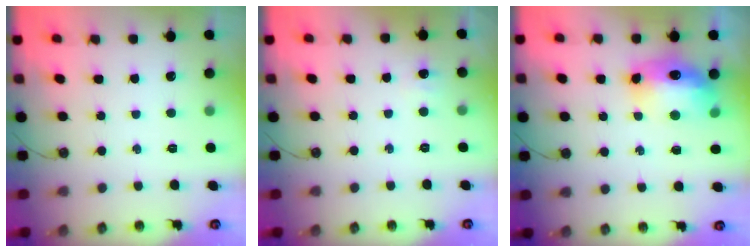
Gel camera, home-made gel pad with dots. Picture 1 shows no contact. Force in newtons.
{"total": 4.5, "press": 4.4, "slide": 0.9}
{"total": 13.4, "press": 13.4, "slide": 1.2}